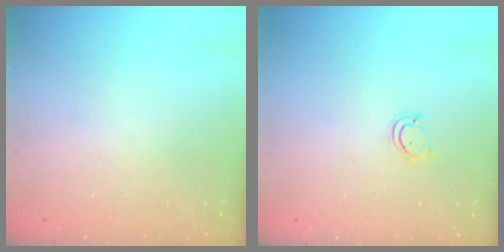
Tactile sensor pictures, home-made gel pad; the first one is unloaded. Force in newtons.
{"total": 2.7, "press": 2.6, "slide": 0.3}